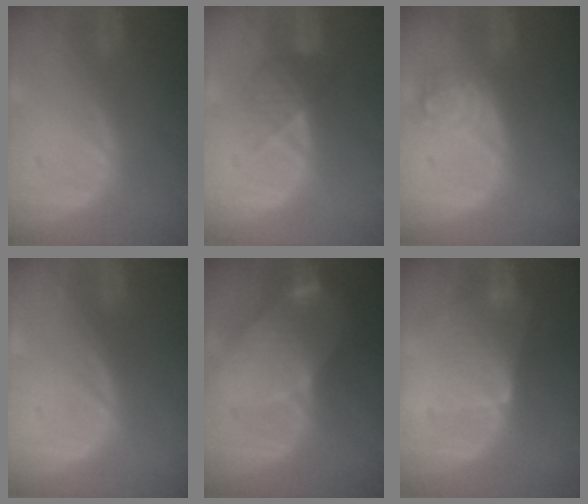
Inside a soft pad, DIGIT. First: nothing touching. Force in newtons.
{"total": 3.6, "press": 3.4, "slide": 1.2}
{"total": 4.4, "press": 4.1, "slide": 1.6}
{"total": 0.0}
{"total": 8.2, "press": 7.7, "slide": 2.7}
{"total": 6.4, "press": 5.8, "slide": 2.9}